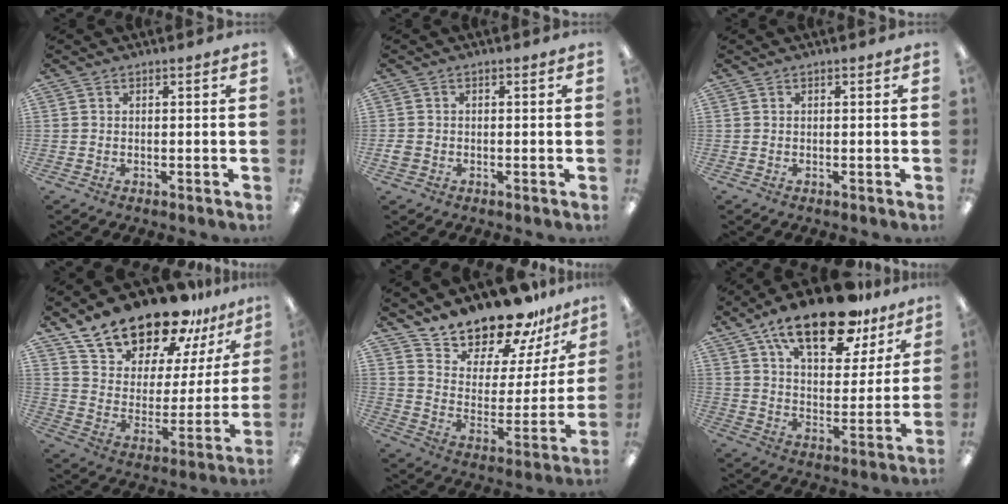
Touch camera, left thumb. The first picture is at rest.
{"total": 1.9, "force": [-0.5, 1.6, 0.8], "torque": [-0.013, 0.003, -0.010]}
{"total": 0.0}
{"total": 20.4, "force": [17.7, 7.6, 6.7], "torque": [-0.131, -0.132, 0.316]}
{"total": 17.4, "force": [16.4, 5.1, 3.2], "torque": [-0.067, -0.144, 0.291]}
{"total": 20.7, "force": [14.2, 8.5, 12.5], "torque": [-0.195, -0.075, 0.240]}